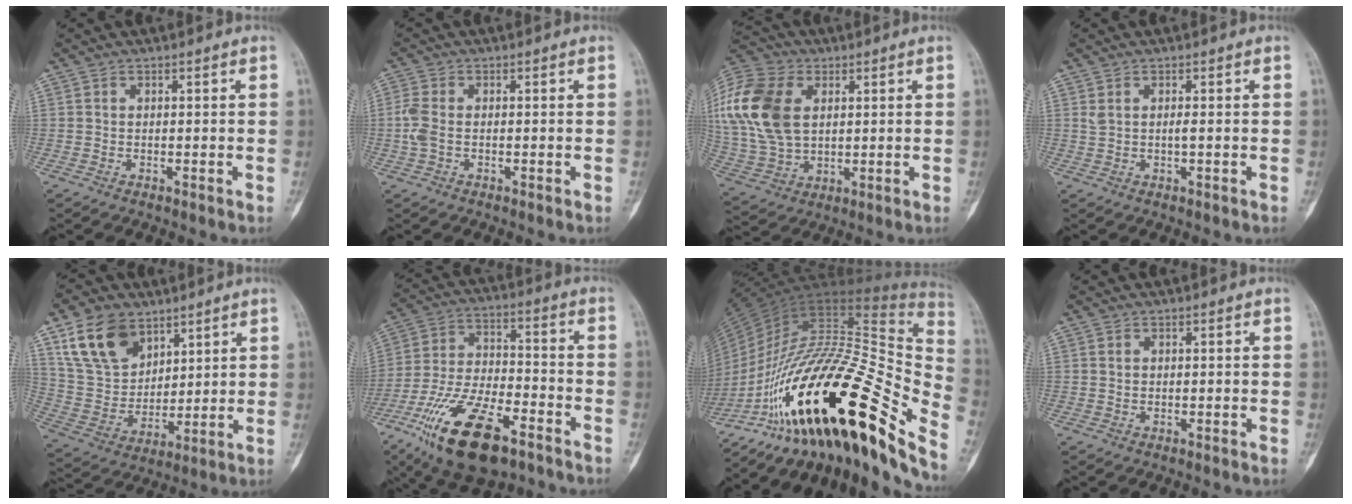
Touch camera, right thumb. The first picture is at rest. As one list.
[{"total": 3.7, "force": [-0.3, 2.1, 3.0], "torque": [-0.090, 0.005, -0.010]}, {"total": 22.6, "force": [5.4, 15.2, 15.8], "torque": [-0.363, 0.008, 0.106]}, {"total": 1.7, "force": [0.4, 0.5, 1.6], "torque": [-0.041, 0.007, 0.015]}, {"total": 14.7, "force": [8.7, 9.4, 7.1], "torque": [-0.111, -0.031, 0.178]}, {"total": 20.5, "force": [-11.8, 8.2, 14.7], "torque": [-0.295, 0.045, -0.211]}, {"total": 44.2, "force": [-20.4, 13.5, 36.8], "torque": [-0.521, 0.059, -0.325]}, {"total": 0.6, "force": [0.2, 0.5, 0.4], "torque": [-0.002, 0.000, 0.004]}]